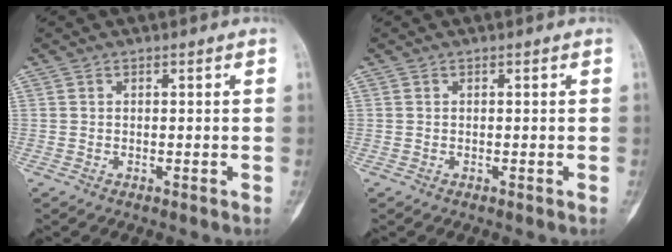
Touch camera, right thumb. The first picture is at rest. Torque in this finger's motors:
{"motor_torque": [0.06, 0.07, 0.10, 0.00, 0.02]}